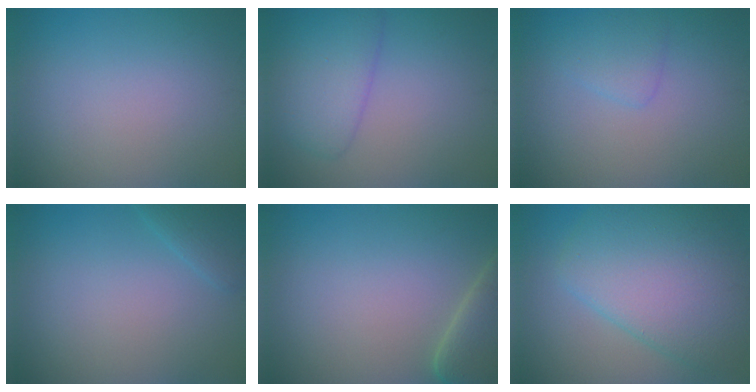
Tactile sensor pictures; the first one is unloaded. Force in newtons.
{"total": 3.9, "press": 3.9, "slide": 0.2}
{"total": 1.8, "press": 1.8, "slide": 0.1}
{"total": 1.5, "press": 1.5, "slide": 0.0}
{"total": 4.4, "press": 4.4, "slide": 0.5}
{"total": 8.8, "press": 8.8, "slide": 0.1}